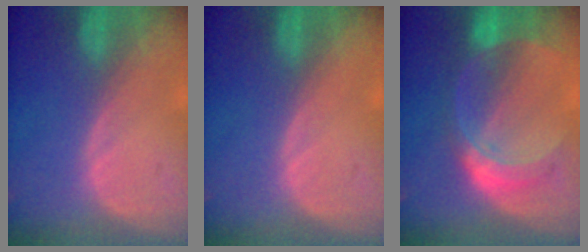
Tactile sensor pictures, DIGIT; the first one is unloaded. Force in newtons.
{"total": 0.0}
{"total": 7.7, "press": 6.7, "slide": 3.8}